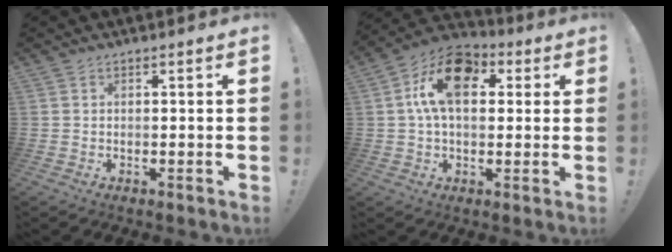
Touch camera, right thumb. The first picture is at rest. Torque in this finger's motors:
{"motor_torque": [0.02, 0.85, 0.13, 0.15, 0.44]}